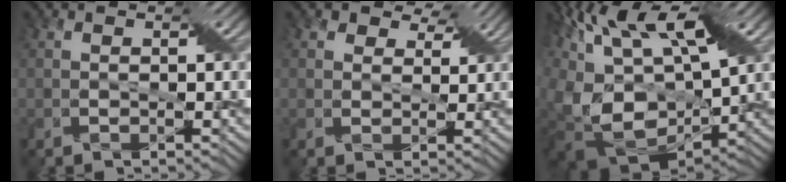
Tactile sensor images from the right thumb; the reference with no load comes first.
{"total": 5.1, "force": [3.9, 2.7, 1.9], "torque": [-0.039, -0.003, 0.058]}
{"total": 17.5, "force": [1.1, 9.3, 14.8], "torque": [-0.282, 0.037, 0.059]}